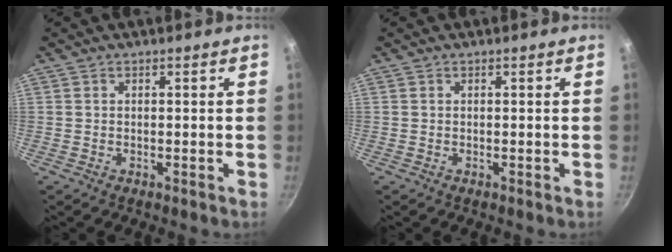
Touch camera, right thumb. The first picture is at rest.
{"total": 0.0}